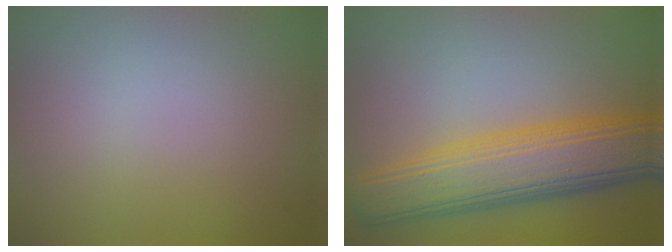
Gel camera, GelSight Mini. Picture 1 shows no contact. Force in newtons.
{"total": 8.4, "press": 8.4, "slide": 0.2}